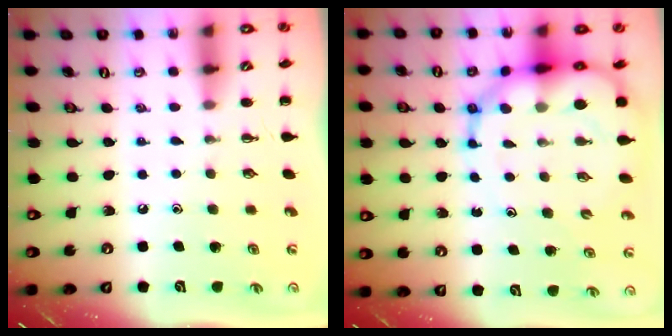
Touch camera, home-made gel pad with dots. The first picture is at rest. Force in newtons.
{"total": 15.5, "press": 15.0, "slide": 4.1}